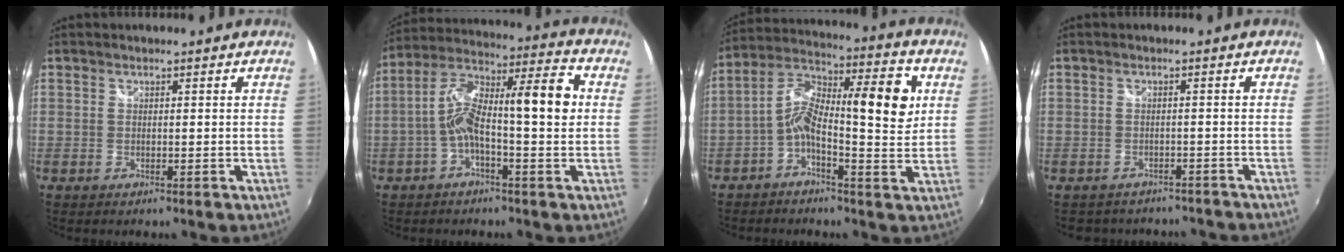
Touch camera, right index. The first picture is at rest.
{"total": 13.4, "force": [-0.5, 3.1, 13.0], "torque": [-0.233, 0.026, -0.017]}
{"total": 13.4, "force": [0.9, 4.4, 12.6], "torque": [-0.215, 0.030, -0.001]}
{"total": 7.8, "force": [-6.6, 4.0, 1.7], "torque": [-0.037, 0.004, -0.084]}